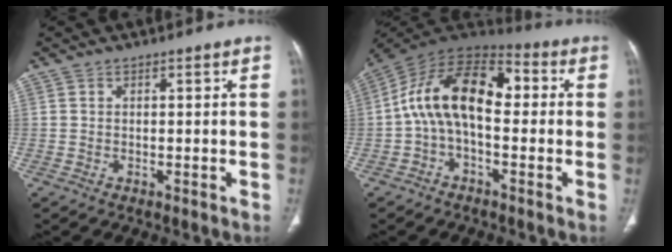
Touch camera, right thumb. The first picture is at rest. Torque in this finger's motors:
{"motor_torque": [2.14, 2.14, 1.29, -1.14, 0.23]}